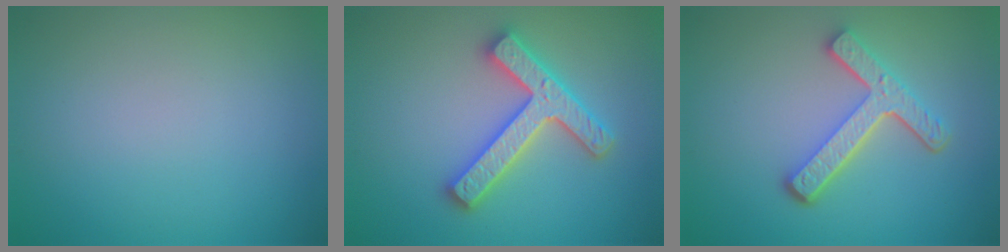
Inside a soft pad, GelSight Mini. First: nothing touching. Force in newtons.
{"total": 4.7, "press": 4.6, "slide": 0.9}
{"total": 4.7, "press": 3.6, "slide": 3.1}